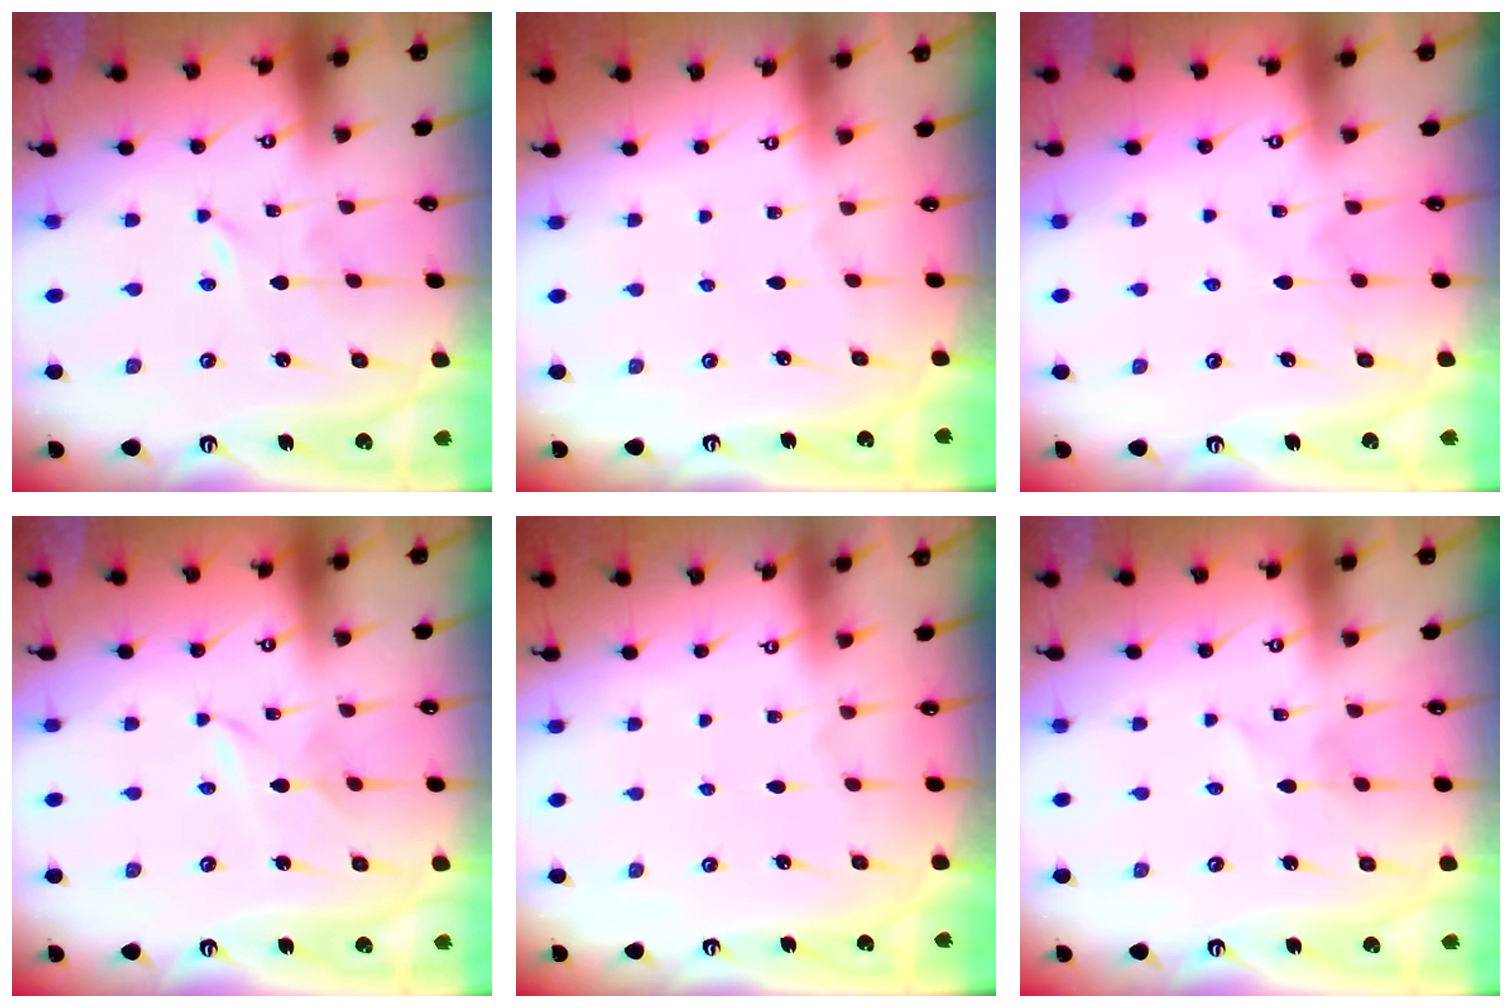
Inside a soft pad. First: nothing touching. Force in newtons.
{"total": 0.0}
{"total": 4.6, "press": 4.6, "slide": 0.6}
{"total": 1.5, "press": 1.5, "slide": 0.3}
{"total": 0.0}
{"total": 1.7, "press": 1.7, "slide": 0.2}